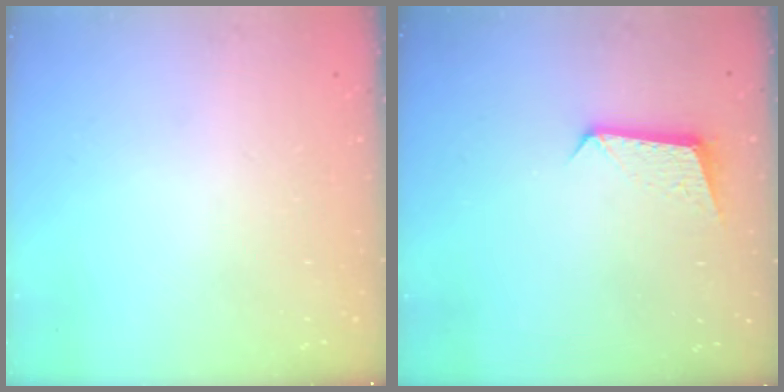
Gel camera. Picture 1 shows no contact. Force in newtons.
{"total": 7.0, "press": 6.9, "slide": 0.5}